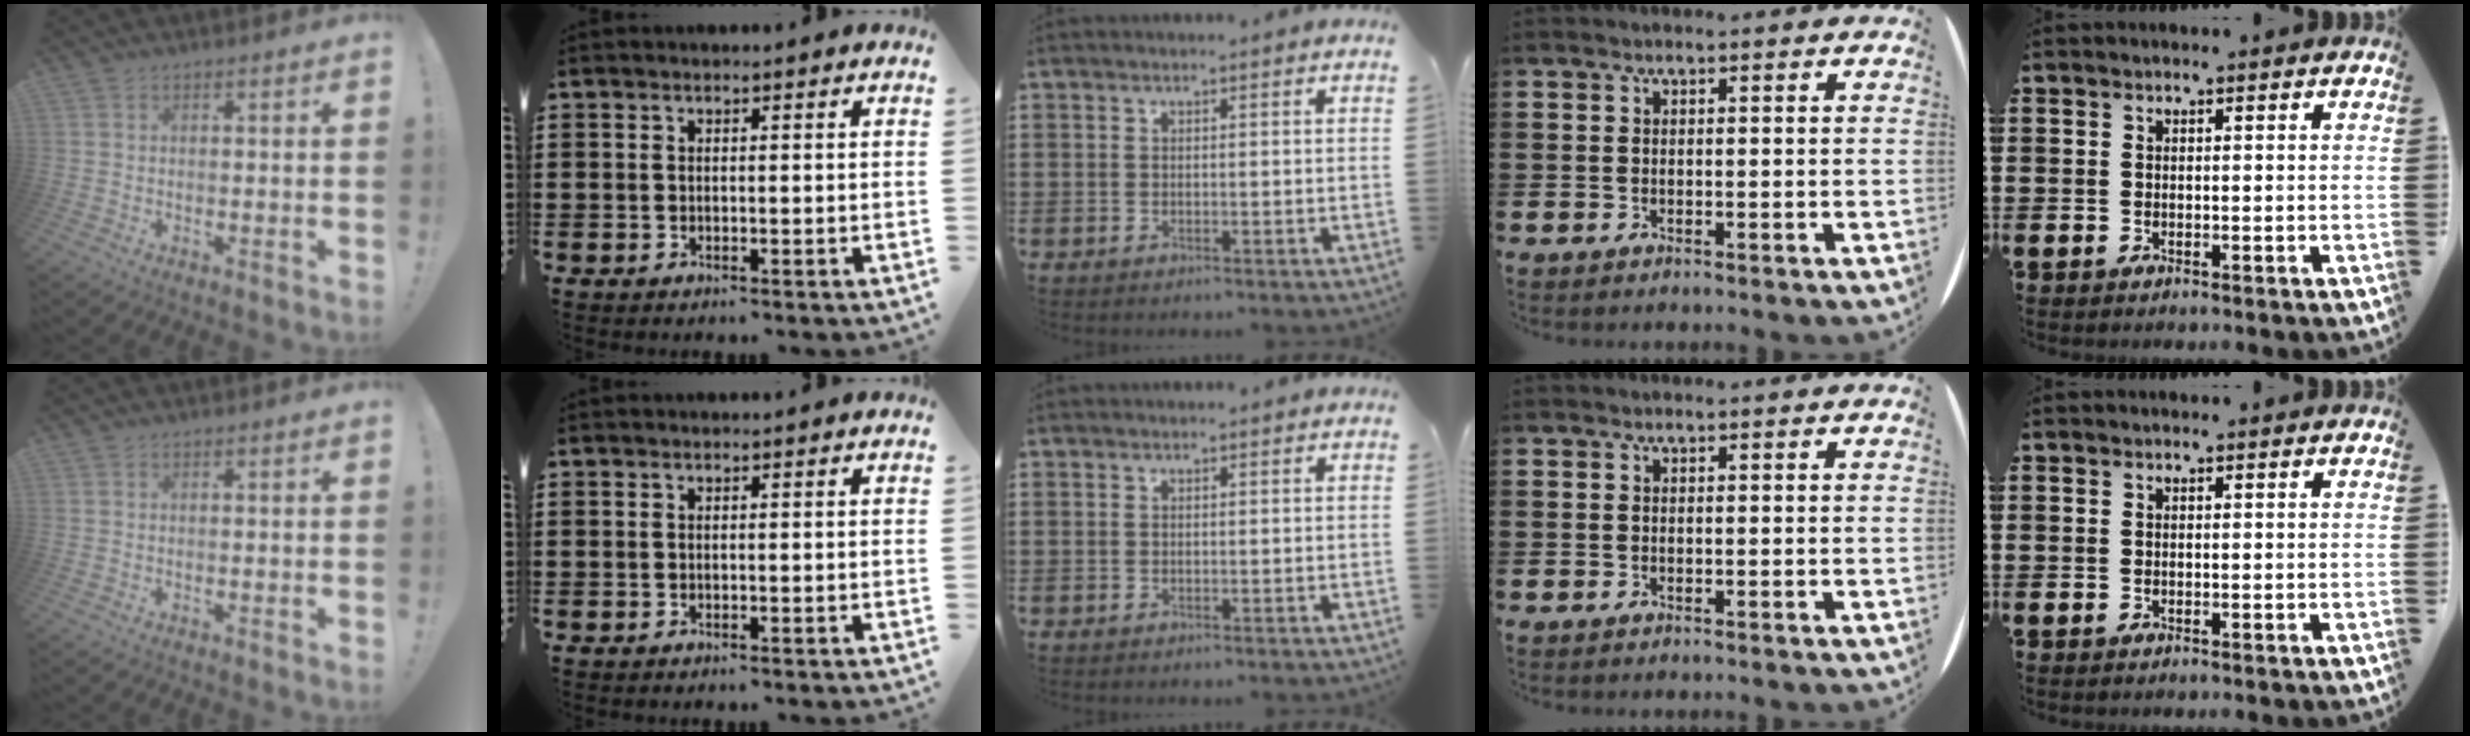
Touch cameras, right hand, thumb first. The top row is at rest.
{}